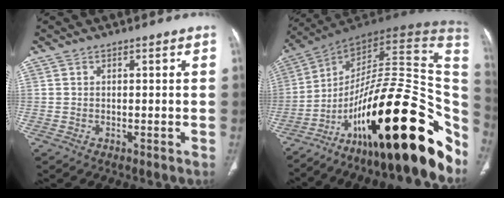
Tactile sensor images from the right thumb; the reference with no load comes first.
{"total": 35.3, "force": [-14.1, 11.8, 30.1], "torque": [-0.331, 0.082, -0.217]}